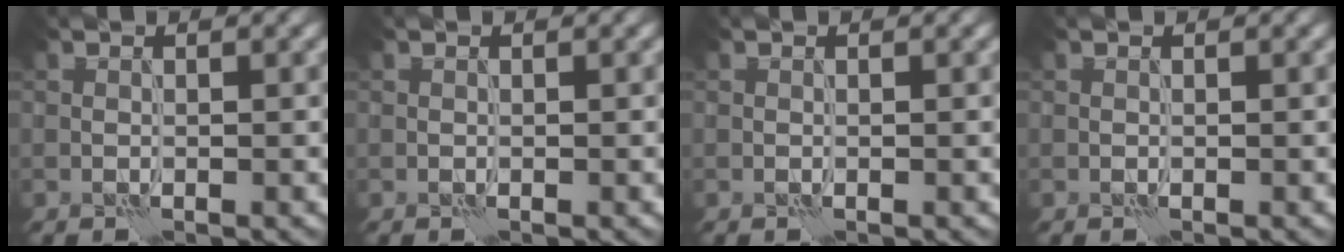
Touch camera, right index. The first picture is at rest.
{"total": 0.0}
{"total": 0.0}
{"total": 0.0}